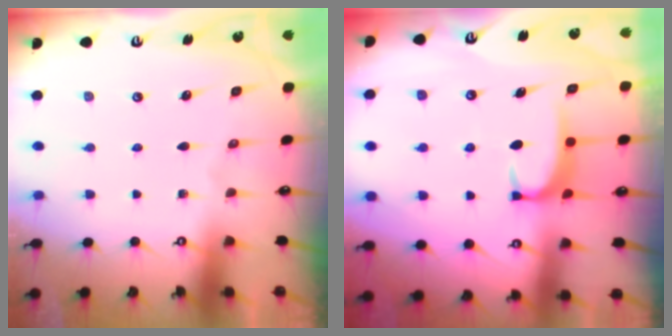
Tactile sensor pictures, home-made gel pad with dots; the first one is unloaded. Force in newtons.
{"total": 1.6, "press": 1.5, "slide": 0.5}